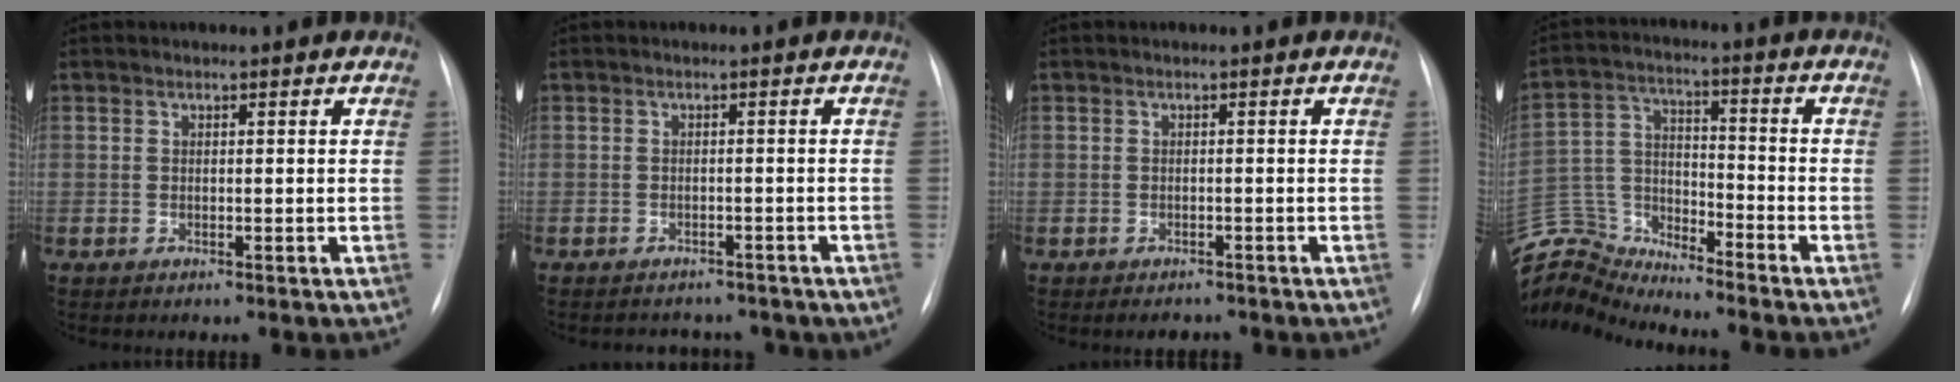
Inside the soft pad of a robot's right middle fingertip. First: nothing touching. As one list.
[{"total": 5.8, "force": [-5.0, 2.7, 1.1], "torque": [-0.008, 0.008, -0.052]}, {"total": 2.0, "force": [-1.7, 0.9, 0.5], "torque": [-0.007, 0.000, -0.019]}, {"total": 12.0, "force": [-12.0, 0.3, -0.2], "torque": [-0.001, 0.047, -0.233]}]